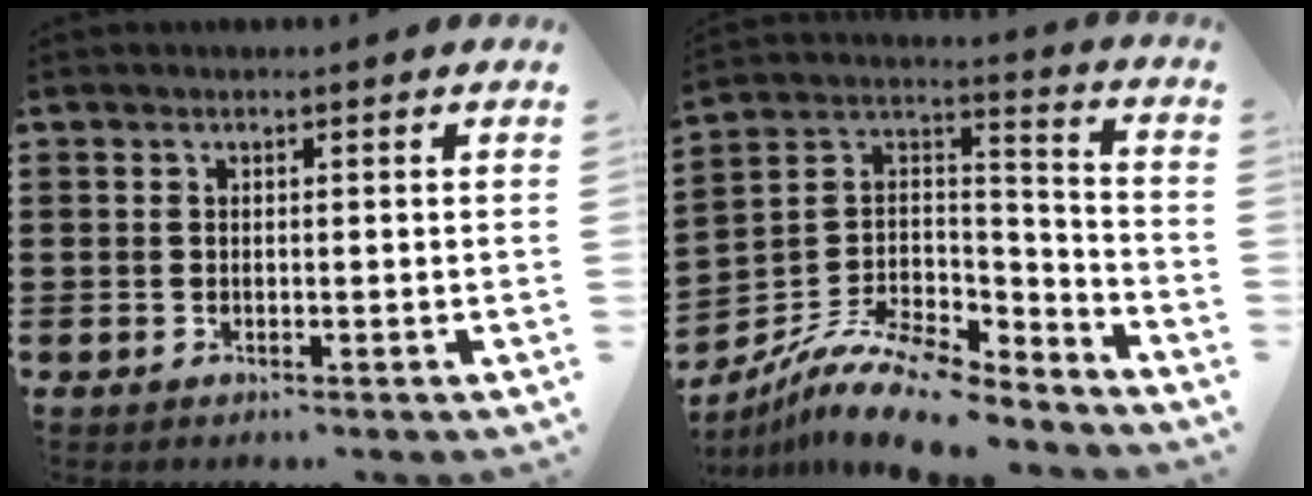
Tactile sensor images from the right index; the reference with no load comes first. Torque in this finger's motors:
{"motor_torque": [0.23, -0.14, -0.16, -0.21]}